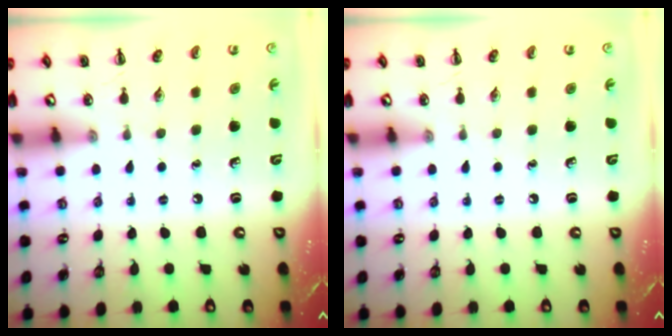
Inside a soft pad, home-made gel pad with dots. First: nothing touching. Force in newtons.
{"total": 0.0}